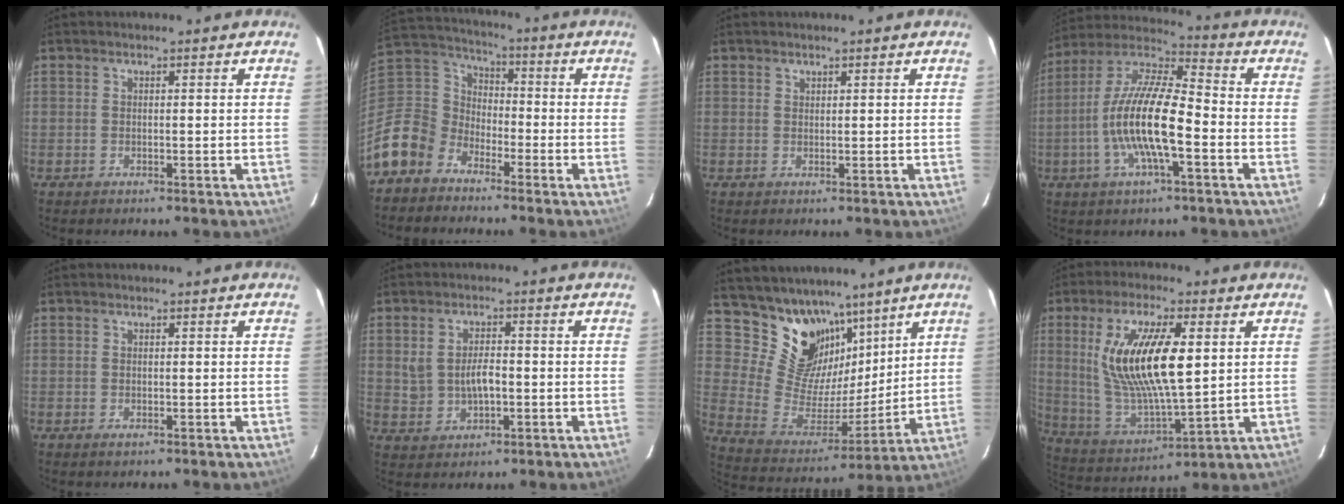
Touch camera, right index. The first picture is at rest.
{"total": 12.3, "force": [-8.3, 8.7, 3.0], "torque": [-0.098, 0.033, -0.174]}
{"total": 0.6, "force": [0.5, 0.2, 0.0], "torque": [0.001, 0.000, 0.011]}
{"total": 15.3, "force": [-3.9, 3.6, 14.3], "torque": [-0.280, 0.001, -0.081]}
{"total": 0.5, "force": [-0.1, 0.3, 0.4], "torque": [-0.007, 0.000, -0.001]}
{"total": 5.6, "force": [-0.2, 3.4, 4.4], "torque": [-0.090, 0.008, 0.007]}
{"total": 16.3, "force": [11.4, 9.7, 6.4], "torque": [-0.136, -0.002, 0.221]}
{"total": 17.8, "force": [4.2, 5.8, 16.3], "torque": [-0.318, -0.003, 0.091]}